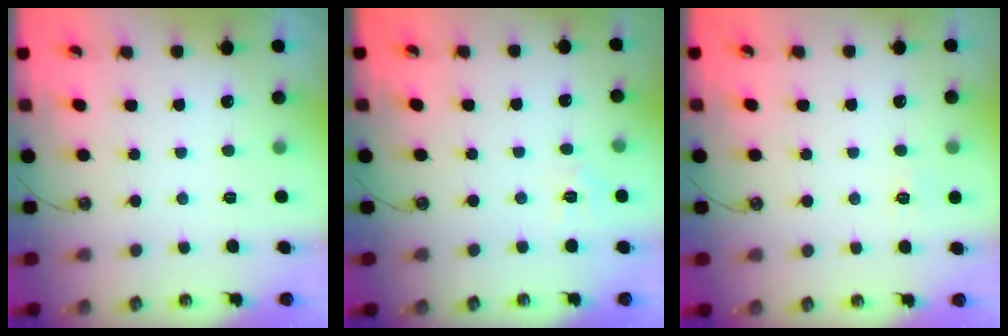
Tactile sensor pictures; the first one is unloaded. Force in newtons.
{"total": 4.3, "press": 4.3, "slide": 0.6}
{"total": 5.1, "press": 5.1, "slide": 0.4}